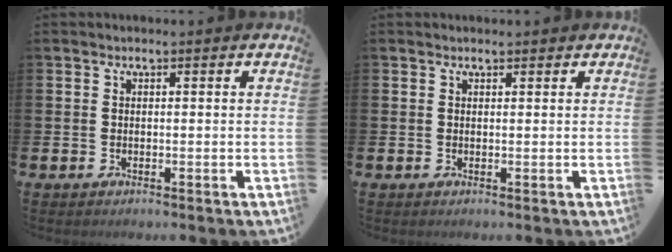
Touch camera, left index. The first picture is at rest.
{"total": 0.7, "force": [0.6, 0.4, 0.2], "torque": [0.005, 0.002, 0.008]}